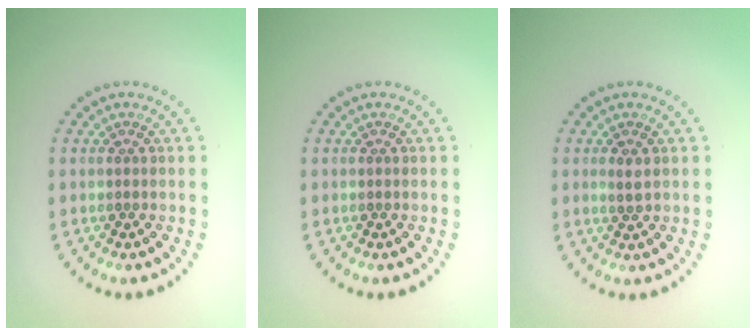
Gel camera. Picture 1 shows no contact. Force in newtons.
{"total": 0.0}
{"total": 1.0, "press": 1.0, "slide": 0.3}